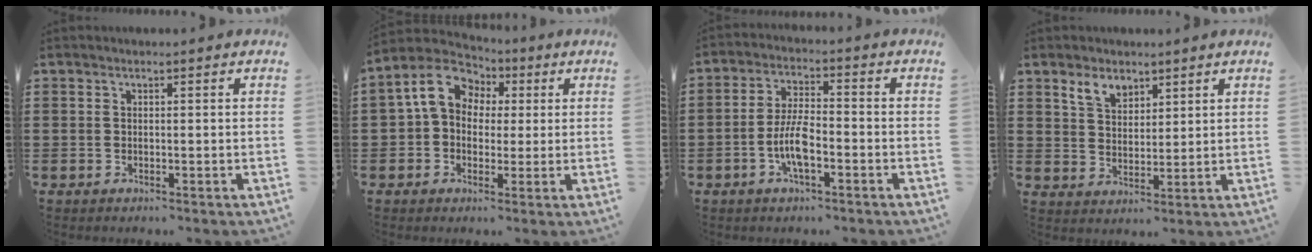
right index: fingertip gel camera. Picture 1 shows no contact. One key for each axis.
{"total": 8.6, "fx": 2.4, "fy": 7.0, "fz": 4.4, "tx": -0.114, "ty": 0.012, "tz": 0.040}
{"total": 6.6, "fx": -2.0, "fy": 2.1, "fz": 5.9, "tx": -0.133, "ty": -0.007, "tz": -0.043}
{"total": 4.4, "fx": 3.2, "fy": 2.5, "fz": 1.7, "tx": -0.037, "ty": 0.006, "tz": 0.059}